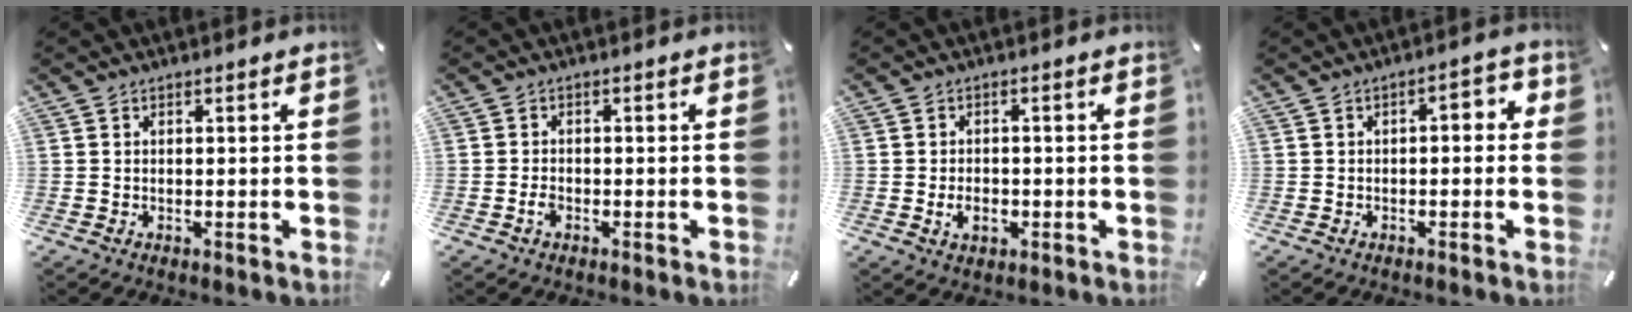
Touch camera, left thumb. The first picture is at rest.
{"total": 1.8, "force": [-0.9, 1.0, 1.2], "torque": [-0.029, 0.001, -0.020]}
{"total": 4.2, "force": [-1.3, 2.8, 2.8], "torque": [-0.055, 0.005, -0.022]}
{"total": 3.6, "force": [-1.3, 1.8, 2.7], "torque": [-0.043, 0.015, -0.031]}